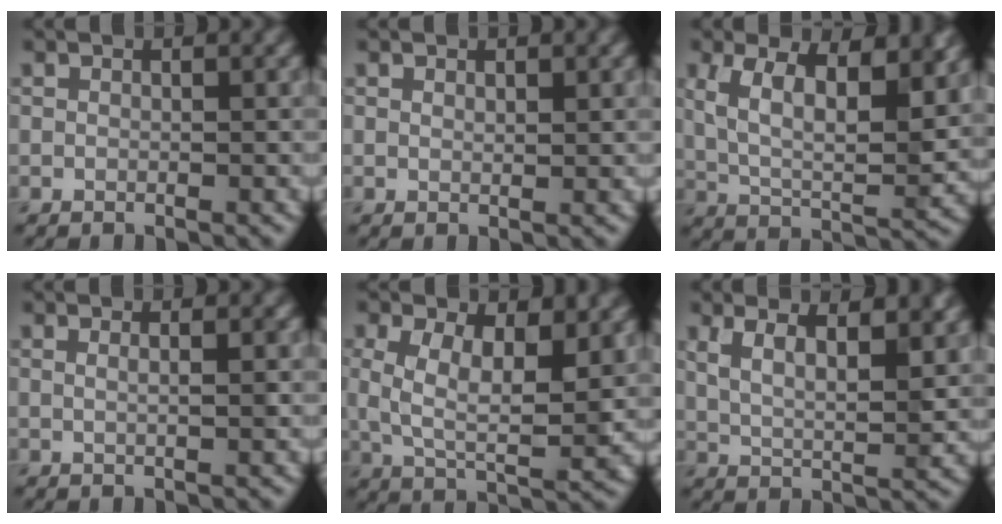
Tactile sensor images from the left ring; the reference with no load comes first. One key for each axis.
{"total": 0.7, "fx": 0.4, "fy": 0.3, "fz": 0.4, "tx": -0.007, "ty": -0.003, "tz": 0.009}
{"total": 10.4, "fx": 4.0, "fy": 4.7, "fz": 8.4, "tx": -0.150, "ty": -0.003, "tz": 0.063}
{"total": 1.8, "fx": 0.5, "fy": 0.6, "fz": 1.6, "tx": -0.011, "ty": 0.002, "tz": -0.004}
{"total": 7.5, "fx": 1.6, "fy": 3.7, "fz": 6.3, "tx": -0.126, "ty": -0.004, "tz": 0.028}
{"total": 6.9, "fx": 3.5, "fy": 2.6, "fz": 5.3, "tx": -0.082, "ty": 0.010, "tz": 0.052}